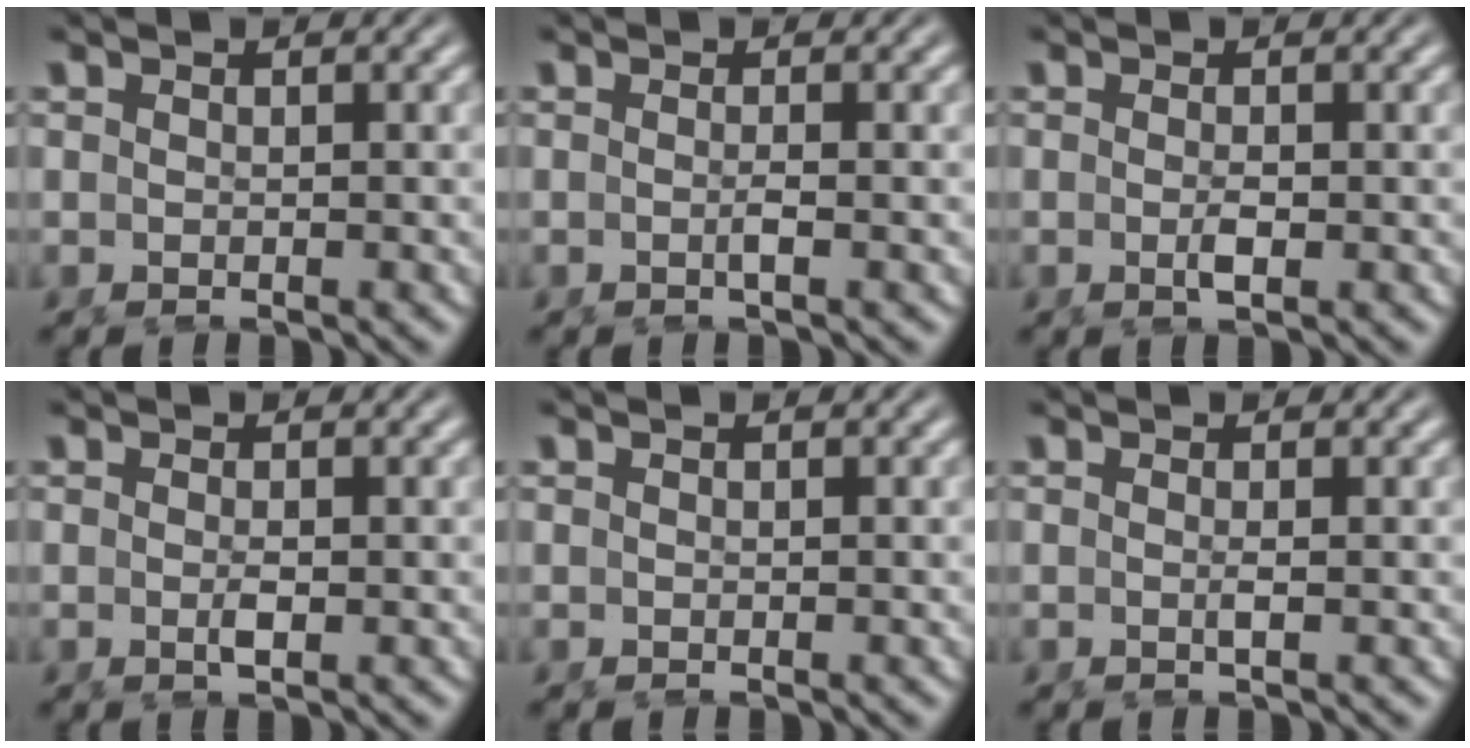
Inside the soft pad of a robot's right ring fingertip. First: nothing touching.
{"total": 0.9, "force": [-0.4, -0.4, 0.7], "torque": [-0.009, -0.001, -0.008]}
{"total": 1.1, "force": [-0.4, 0.0, 1.0], "torque": [-0.013, -0.003, -0.007]}
{"total": 1.0, "force": [-0.3, -0.1, 0.9], "torque": [-0.013, -0.004, -0.004]}
{"total": 0.0}
{"total": 0.8, "force": [-0.2, -0.5, 0.6], "torque": [-0.010, -0.004, -0.003]}